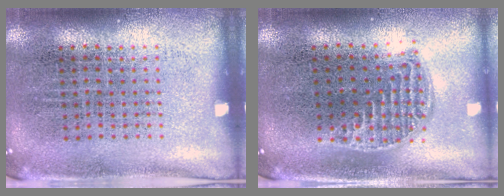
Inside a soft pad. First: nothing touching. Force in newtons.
{"total": 1.2, "press": 1.1, "slide": 0.5}